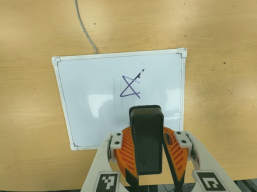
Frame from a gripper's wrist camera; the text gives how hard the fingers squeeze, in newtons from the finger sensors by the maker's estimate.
{"total": 10.0, "left": 10.2, "right": 9.9}